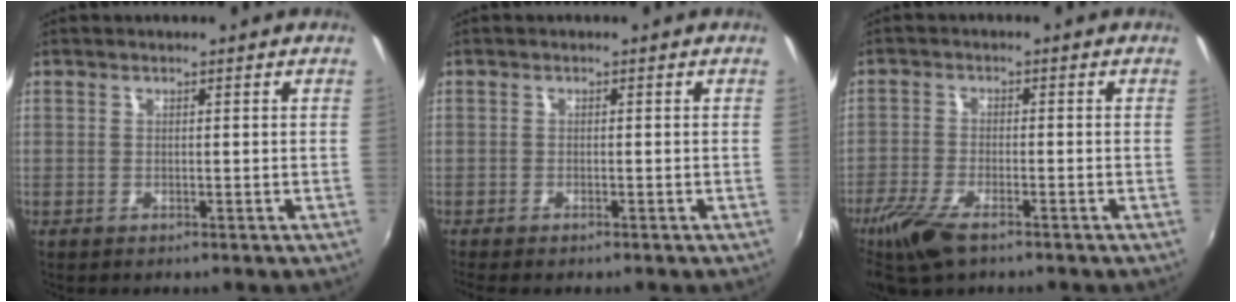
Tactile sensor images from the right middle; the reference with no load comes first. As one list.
[{"total": 2.0, "force": [-1.7, 0.4, 1.0], "torque": [-0.025, -0.010, -0.029]}, {"total": 8.9, "force": [-6.1, 2.9, 5.8], "torque": [-0.148, -0.027, -0.121]}]